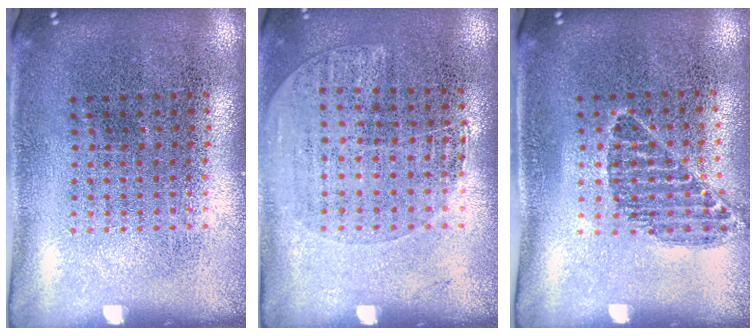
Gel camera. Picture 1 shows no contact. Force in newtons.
{"total": 1.1, "press": 1.0, "slide": 0.6}
{"total": 0.8, "press": 0.7, "slide": 0.4}